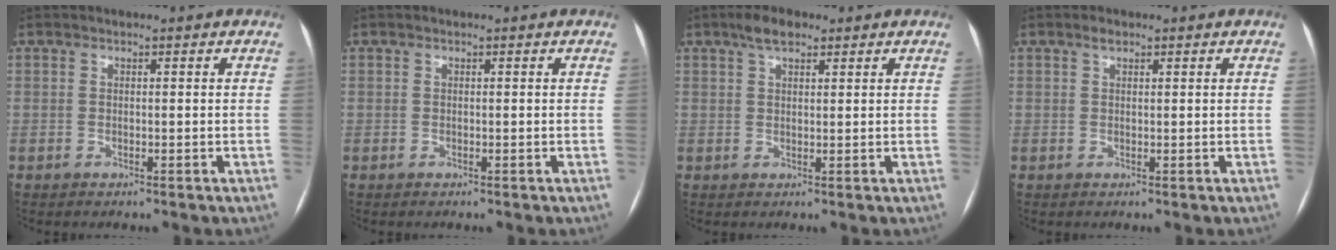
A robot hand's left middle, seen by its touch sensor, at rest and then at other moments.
{"total": 0.0}
{"total": 3.6, "force": [2.4, 1.5, 2.2], "torque": [-0.045, 0.010, 0.045]}
{"total": 1.0, "force": [0.7, 0.4, 0.5], "torque": [-0.012, 0.003, 0.013]}